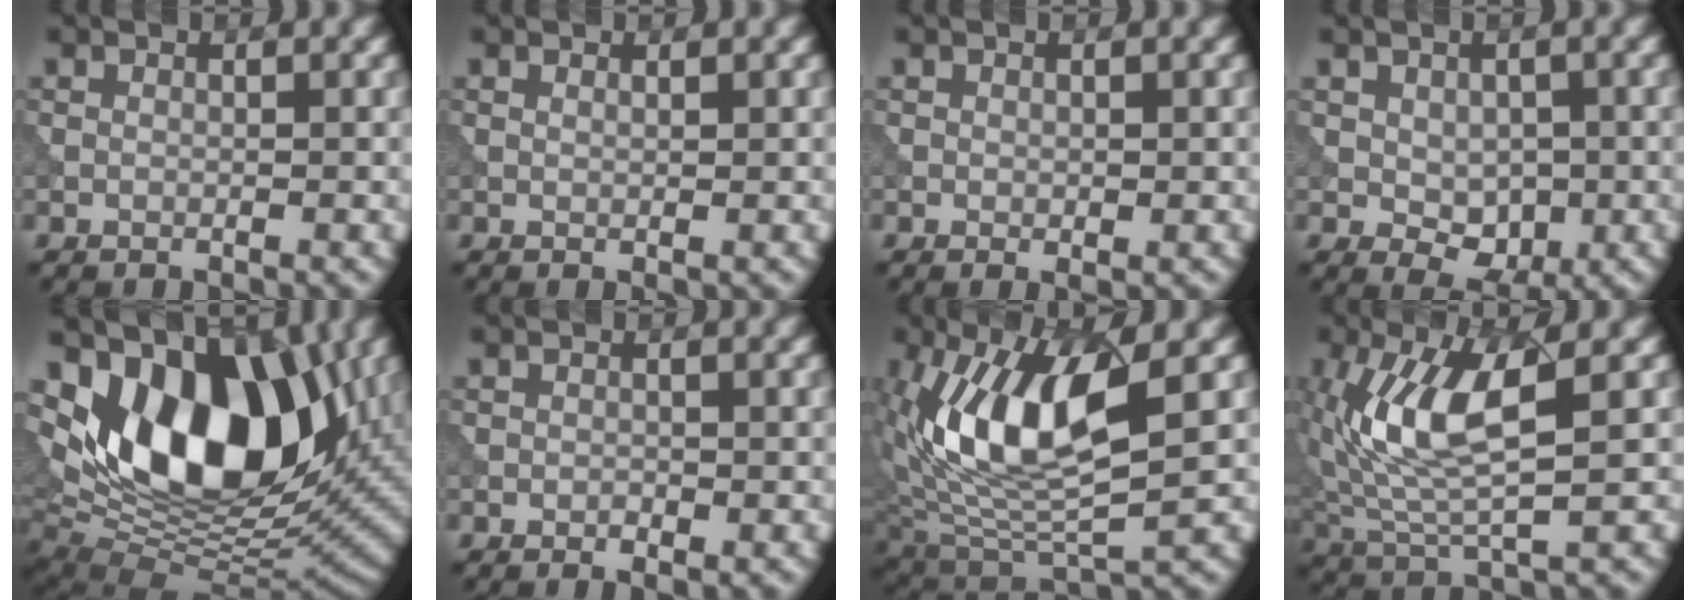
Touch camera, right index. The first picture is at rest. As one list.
[{"total": 0.0}, {"total": 0.6, "force": [0.0, 0.4, 0.4], "torque": [-0.005, -0.003, 0.003]}, {"total": 3.6, "force": [-0.1, 2.6, 2.5], "torque": [-0.040, -0.011, 0.001]}, {"total": 14.4, "force": [4.1, 8.3, 10.9], "torque": [-0.165, -0.006, 0.069]}, {"total": 0.8, "force": [-0.4, 0.5, 0.6], "torque": [-0.008, -0.002, -0.007]}, {"total": 10.1, "force": [2.0, 4.1, 9.1], "torque": [-0.178, -0.007, 0.037]}, {"total": 8.1, "force": [1.5, 2.8, 7.4], "torque": [-0.163, 0.001, 0.031]}]